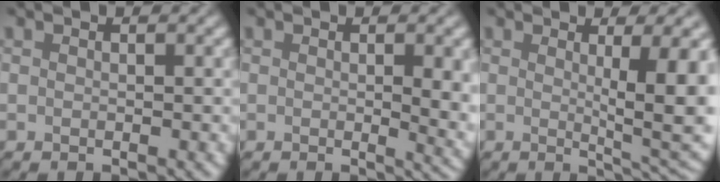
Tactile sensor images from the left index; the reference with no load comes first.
{"total": 3.9, "force": [0.1, 1.1, 3.7], "torque": [-0.043, -0.004, 0.003]}
{"total": 7.5, "force": [0.9, 1.8, 7.2], "torque": [-0.086, -0.011, 0.017]}